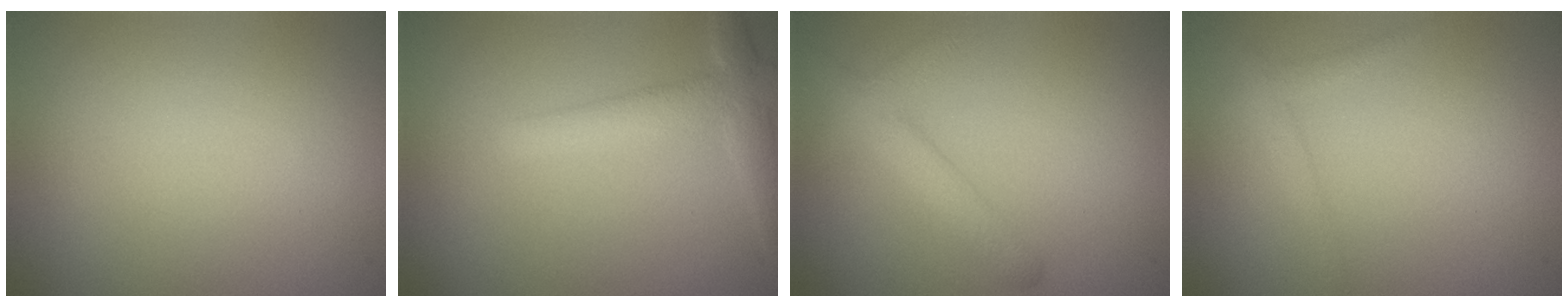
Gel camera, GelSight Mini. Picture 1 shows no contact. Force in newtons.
{"total": 3.5, "press": 3.5, "slide": 0.1}
{"total": 2.7, "press": 2.7, "slide": 0.2}
{"total": 1.2, "press": 1.2, "slide": 0.1}